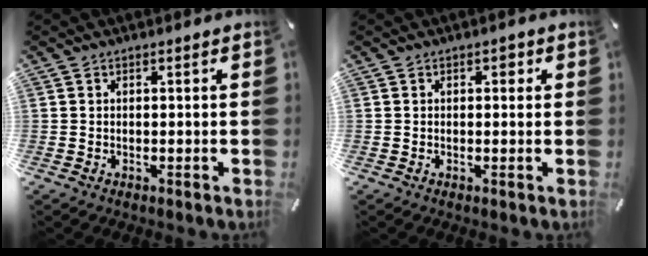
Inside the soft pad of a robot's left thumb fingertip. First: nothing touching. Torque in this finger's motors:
{"motor_torque": [0.02, 0.45, 0.08, -0.40, -0.01]}